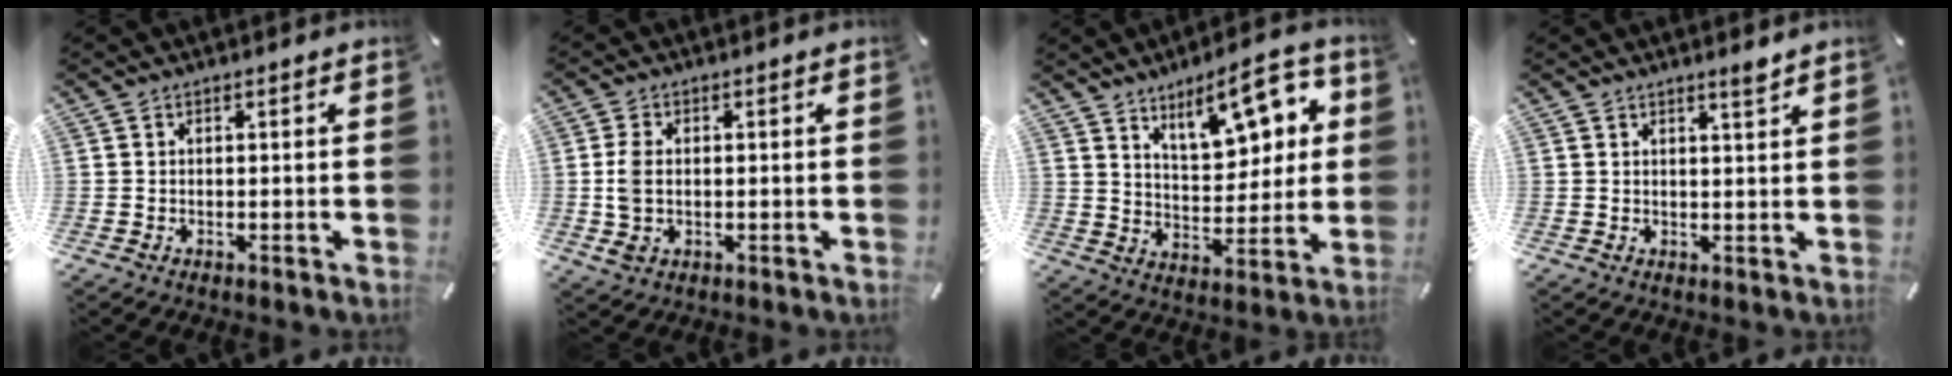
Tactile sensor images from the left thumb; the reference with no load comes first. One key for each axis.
{"total": 5.9, "fx": -0.1, "fy": 4.0, "fz": 4.4, "tx": -0.107, "ty": 0.001, "tz": -0.005}
{"total": 14.1, "fx": 8.7, "fy": 6.4, "fz": 9.1, "tx": -0.119, "ty": -0.044, "tz": 0.147}
{"total": 2.3, "fx": 2.0, "fy": 0.0, "fz": 1.2, "tx": -0.019, "ty": -0.011, "tz": 0.034}